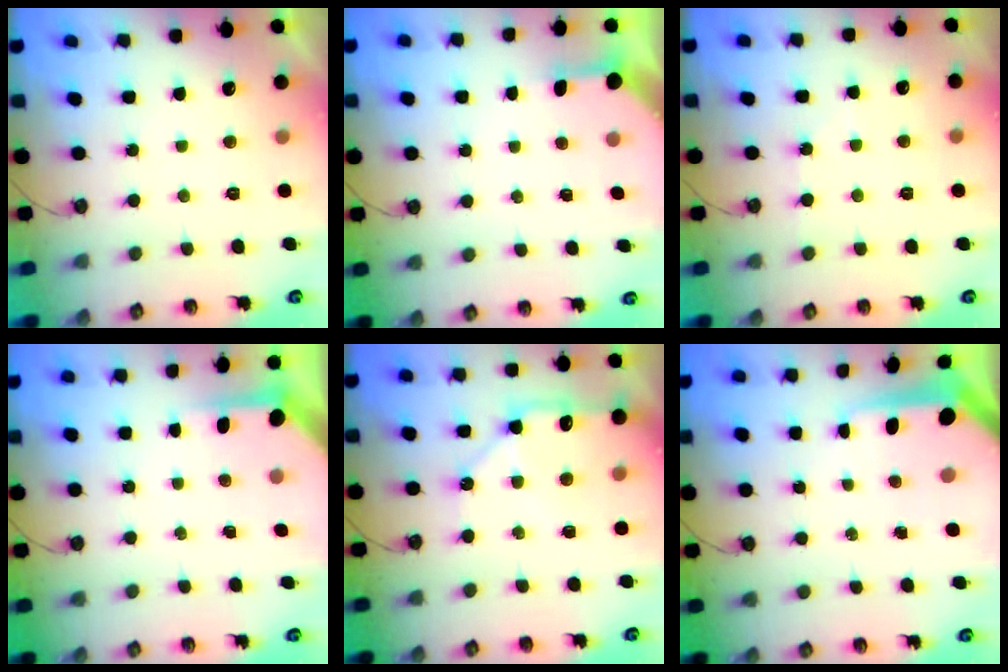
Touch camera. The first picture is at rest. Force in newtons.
{"total": 3.0, "press": 3.0, "slide": 0.4}
{"total": 2.4, "press": 2.3, "slide": 0.4}
{"total": 4.0, "press": 3.9, "slide": 0.2}
{"total": 11.1, "press": 11.0, "slide": 1.4}
{"total": 8.0, "press": 8.0, "slide": 0.7}